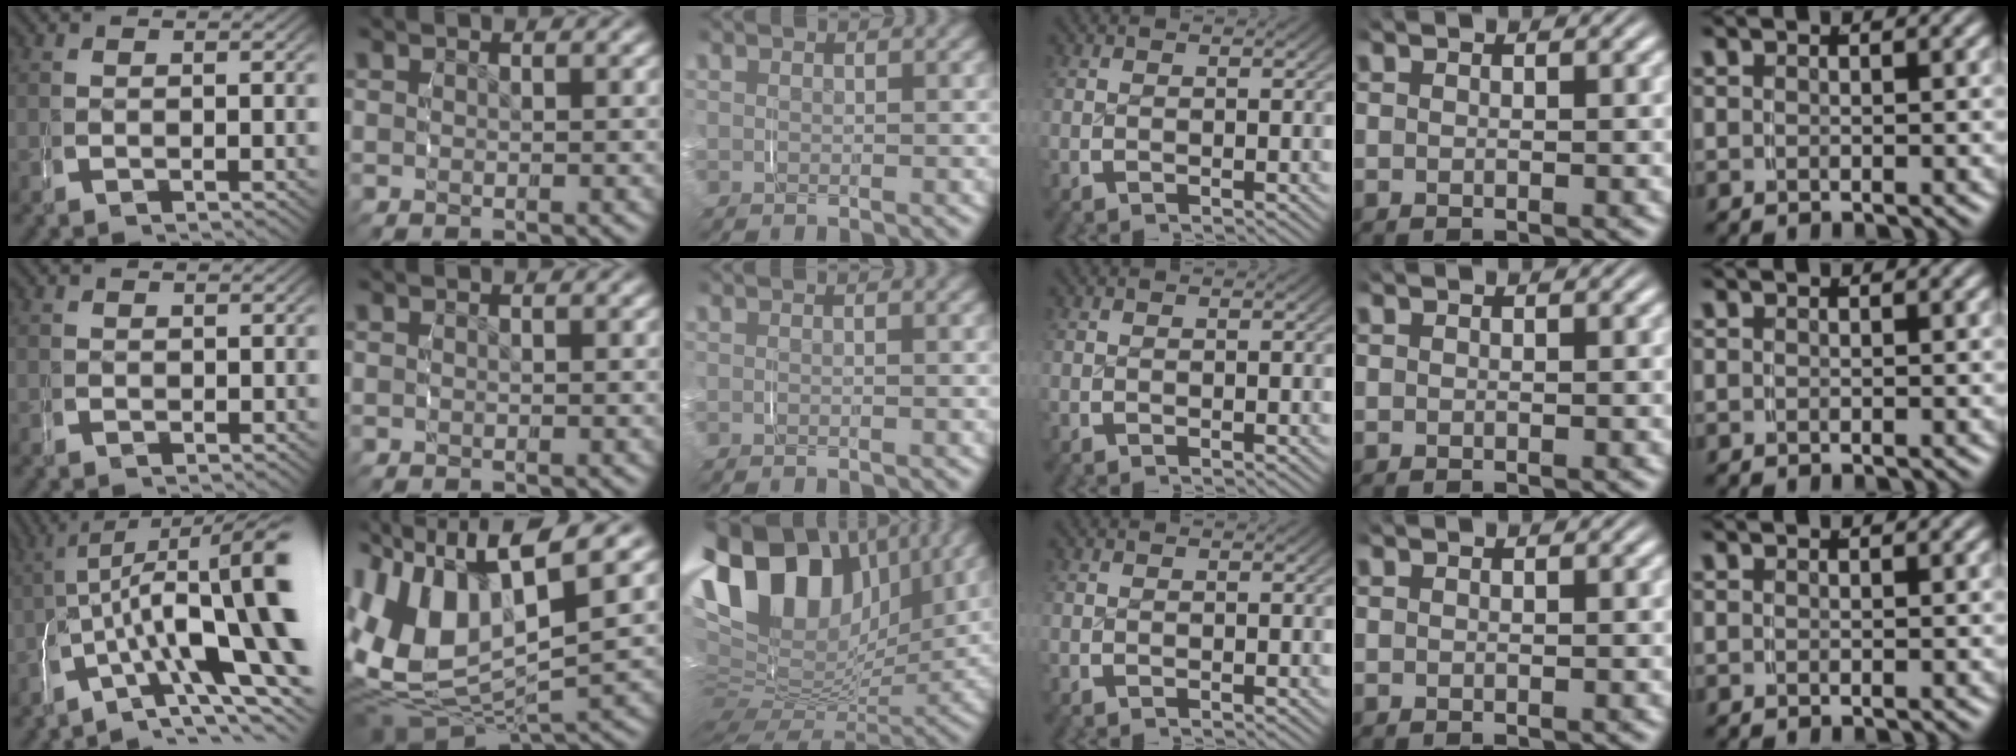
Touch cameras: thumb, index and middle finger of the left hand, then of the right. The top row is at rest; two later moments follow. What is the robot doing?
{"motion": "grasp_and_lifting", "object": "keyboard"}